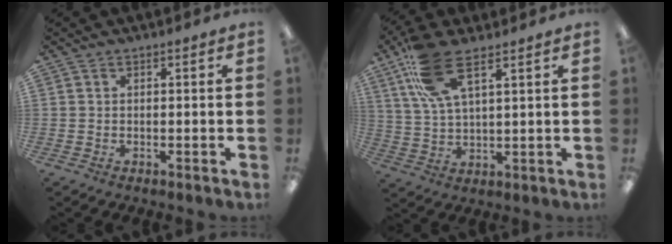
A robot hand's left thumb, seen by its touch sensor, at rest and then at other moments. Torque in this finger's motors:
{"motor_torque": [0.10, 0.52, 1.25, -1.52, 0.12]}